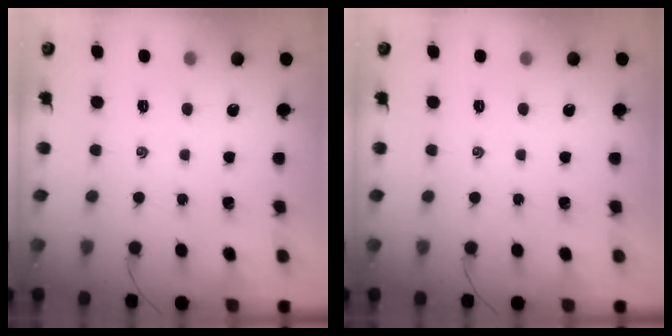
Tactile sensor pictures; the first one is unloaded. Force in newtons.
{"total": 0.0}